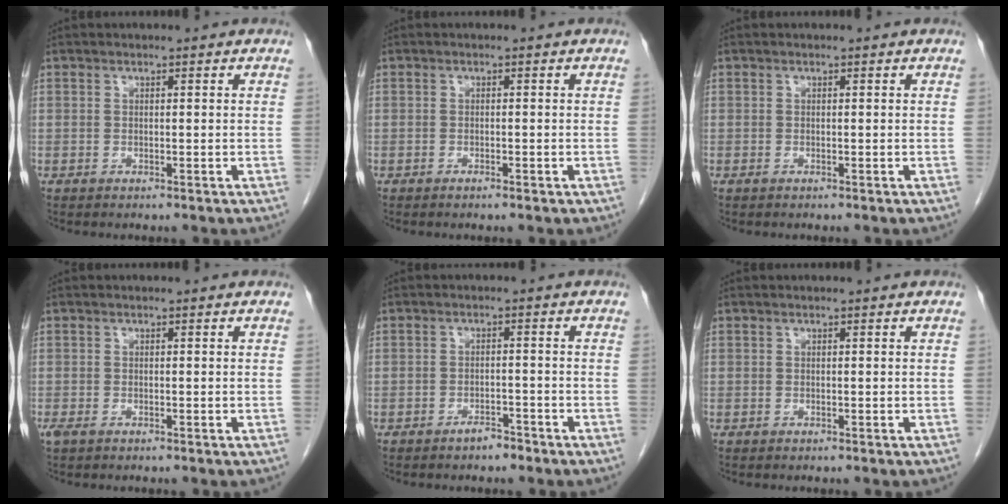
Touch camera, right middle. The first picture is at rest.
{"total": 0.9, "force": [-0.6, 0.2, 0.6], "torque": [-0.015, -0.001, -0.007]}
{"total": 0.0}
{"total": 1.7, "force": [-0.9, 0.8, 1.1], "torque": [-0.027, -0.004, -0.012]}
{"total": 2.1, "force": [-1.8, 0.7, 0.9], "torque": [-0.014, 0.003, -0.027]}
{"total": 0.0}